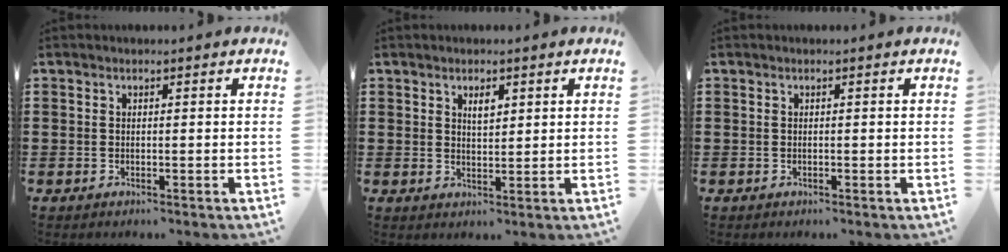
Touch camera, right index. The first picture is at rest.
{"total": 2.3, "force": [1.2, 1.0, 1.7], "torque": [-0.029, -0.001, 0.019]}
{"total": 0.0}